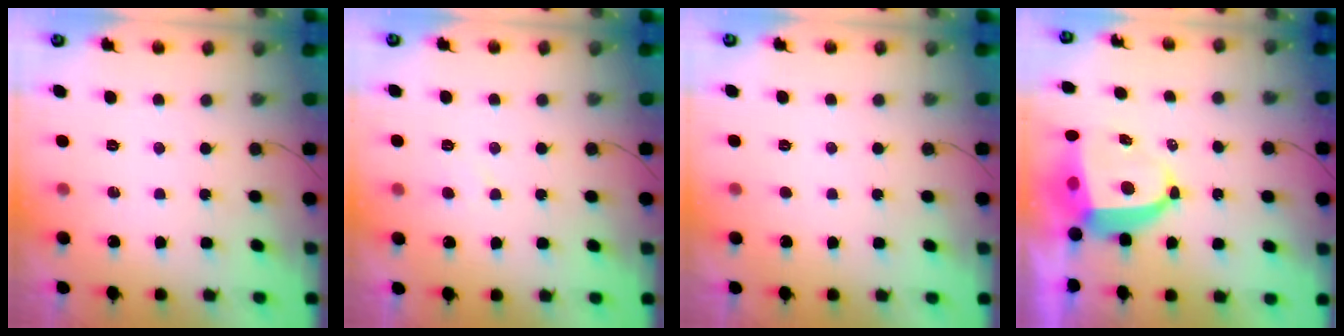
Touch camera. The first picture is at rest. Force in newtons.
{"total": 4.3, "press": 4.3, "slide": 0.4}
{"total": 1.6, "press": 1.6, "slide": 0.2}
{"total": 7.9, "press": 7.8, "slide": 1.2}